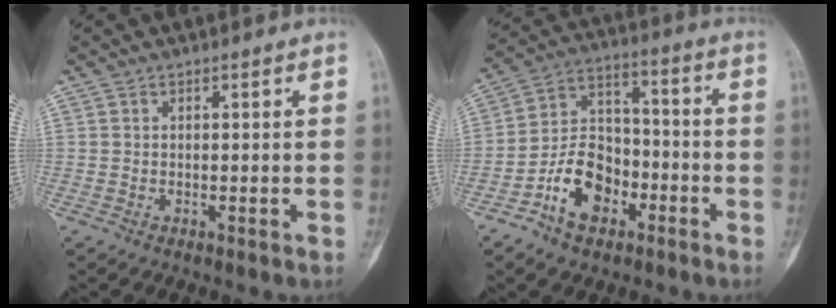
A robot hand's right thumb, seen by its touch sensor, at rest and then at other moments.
{"total": 12.2, "force": [-5.7, 8.2, 7.1], "torque": [-0.099, 0.054, -0.105]}